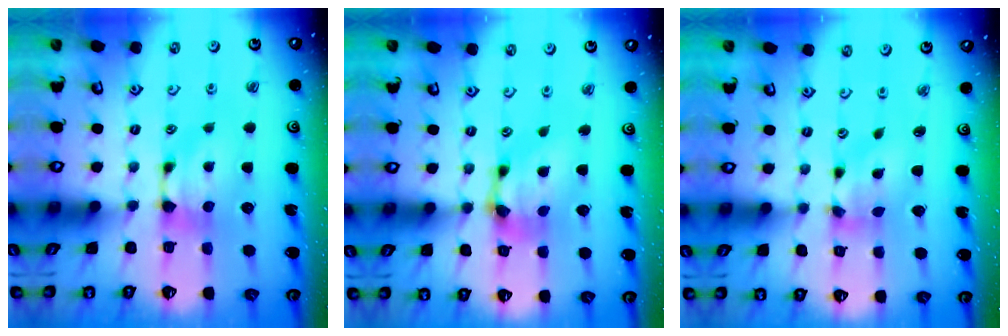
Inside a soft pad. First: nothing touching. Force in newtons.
{"total": 5.5, "press": 5.0, "slide": 2.4}
{"total": 3.6, "press": 3.1, "slide": 2.0}